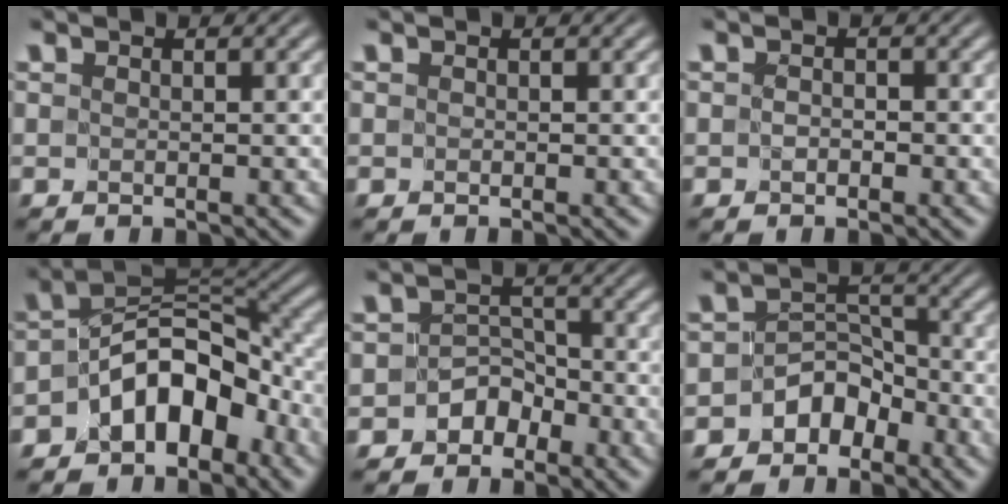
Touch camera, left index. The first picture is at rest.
{"total": 0.0}
{"total": 0.5, "force": [-0.4, 0.3, 0.1], "torque": [-0.001, -0.002, -0.007]}
{"total": 6.8, "force": [-3.8, 3.8, 4.1], "torque": [-0.040, 0.015, -0.082]}
{"total": 2.8, "force": [-2.0, 1.9, 0.2], "torque": [0.025, 0.019, -0.040]}
{"total": 3.5, "force": [-2.5, 2.3, 0.9], "torque": [0.007, 0.011, -0.046]}